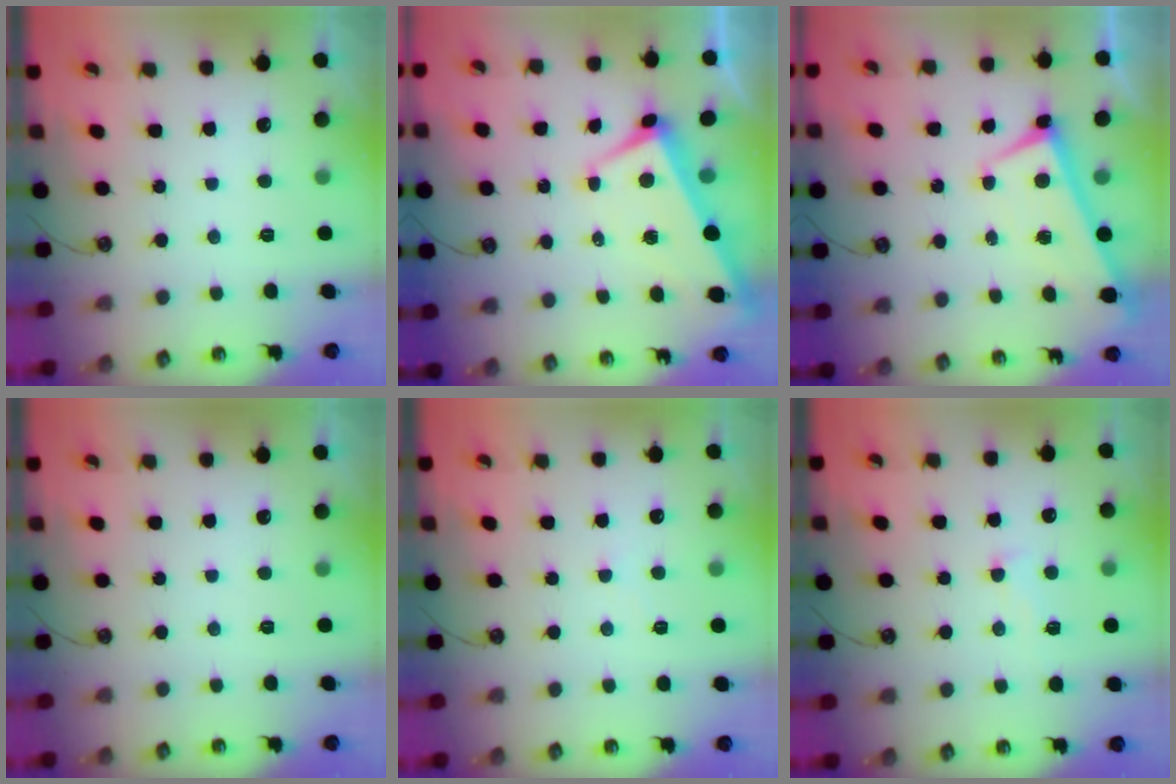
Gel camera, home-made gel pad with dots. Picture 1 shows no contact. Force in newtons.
{"total": 1.7, "press": 1.4, "slide": 1.0}
{"total": 1.0, "press": 0.9, "slide": 0.3}
{"total": 0.0}
{"total": 0.5, "press": 0.5, "slide": 0.2}
{"total": 0.9, "press": 0.6, "slide": 0.7}